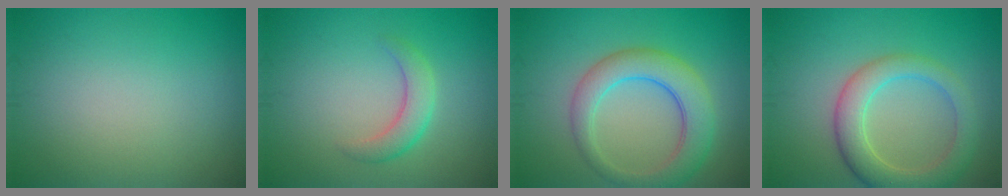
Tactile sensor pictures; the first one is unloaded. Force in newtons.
{"total": 2.6, "press": 2.6, "slide": 0.3}
{"total": 5.4, "press": 5.4, "slide": 0.1}
{"total": 5.0, "press": 5.0, "slide": 0.3}